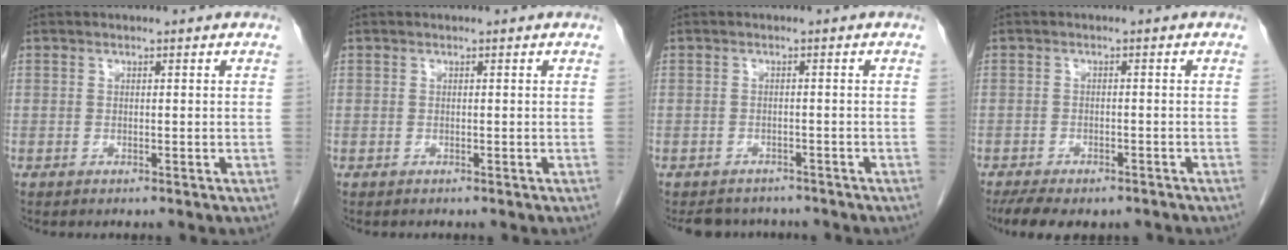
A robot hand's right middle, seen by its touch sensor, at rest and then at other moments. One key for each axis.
{"total": 0.0}
{"total": 5.2, "fx": -4.8, "fy": 2.1, "fz": 0.5, "tx": 0.000, "ty": -0.002, "tz": -0.061}
{"total": 9.2, "fx": -7.2, "fy": 3.6, "fz": 4.5, "tx": -0.069, "ty": -0.003, "tz": -0.100}